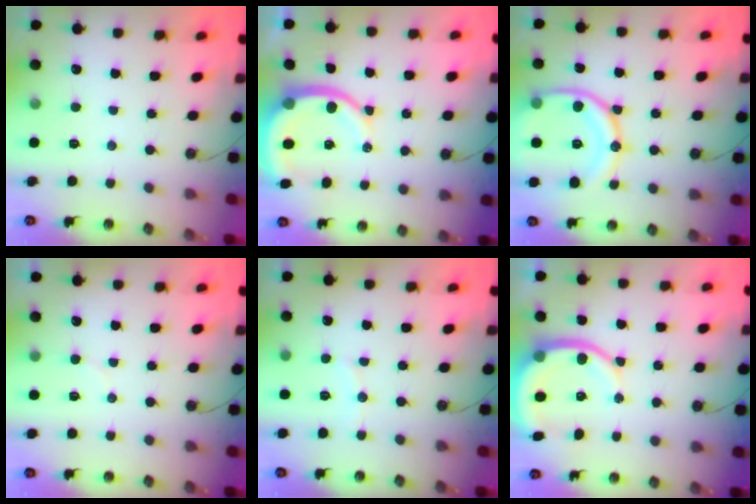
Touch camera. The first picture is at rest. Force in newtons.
{"total": 10.6, "press": 10.5, "slide": 1.2}
{"total": 17.4, "press": 17.3, "slide": 1.6}
{"total": 4.4, "press": 4.2, "slide": 1.2}
{"total": 4.6, "press": 4.5, "slide": 0.6}
{"total": 9.5, "press": 9.5, "slide": 1.2}